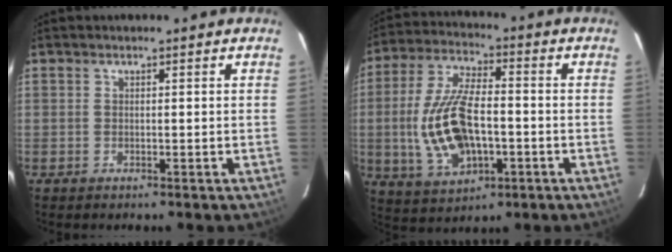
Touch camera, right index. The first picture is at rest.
{"total": 15.7, "force": [-2.5, 7.8, 13.4], "torque": [-0.283, 0.000, -0.035]}